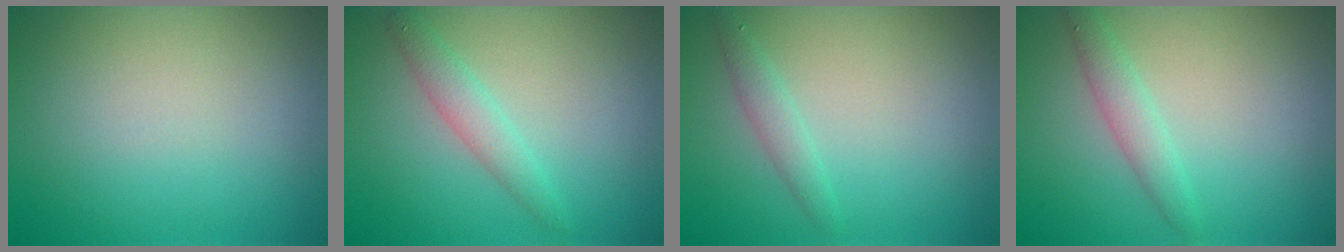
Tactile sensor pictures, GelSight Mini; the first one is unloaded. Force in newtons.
{"total": 2.1, "press": 2.1, "slide": 0.0}
{"total": 1.5, "press": 1.5, "slide": 0.1}
{"total": 2.0, "press": 2.0, "slide": 0.0}